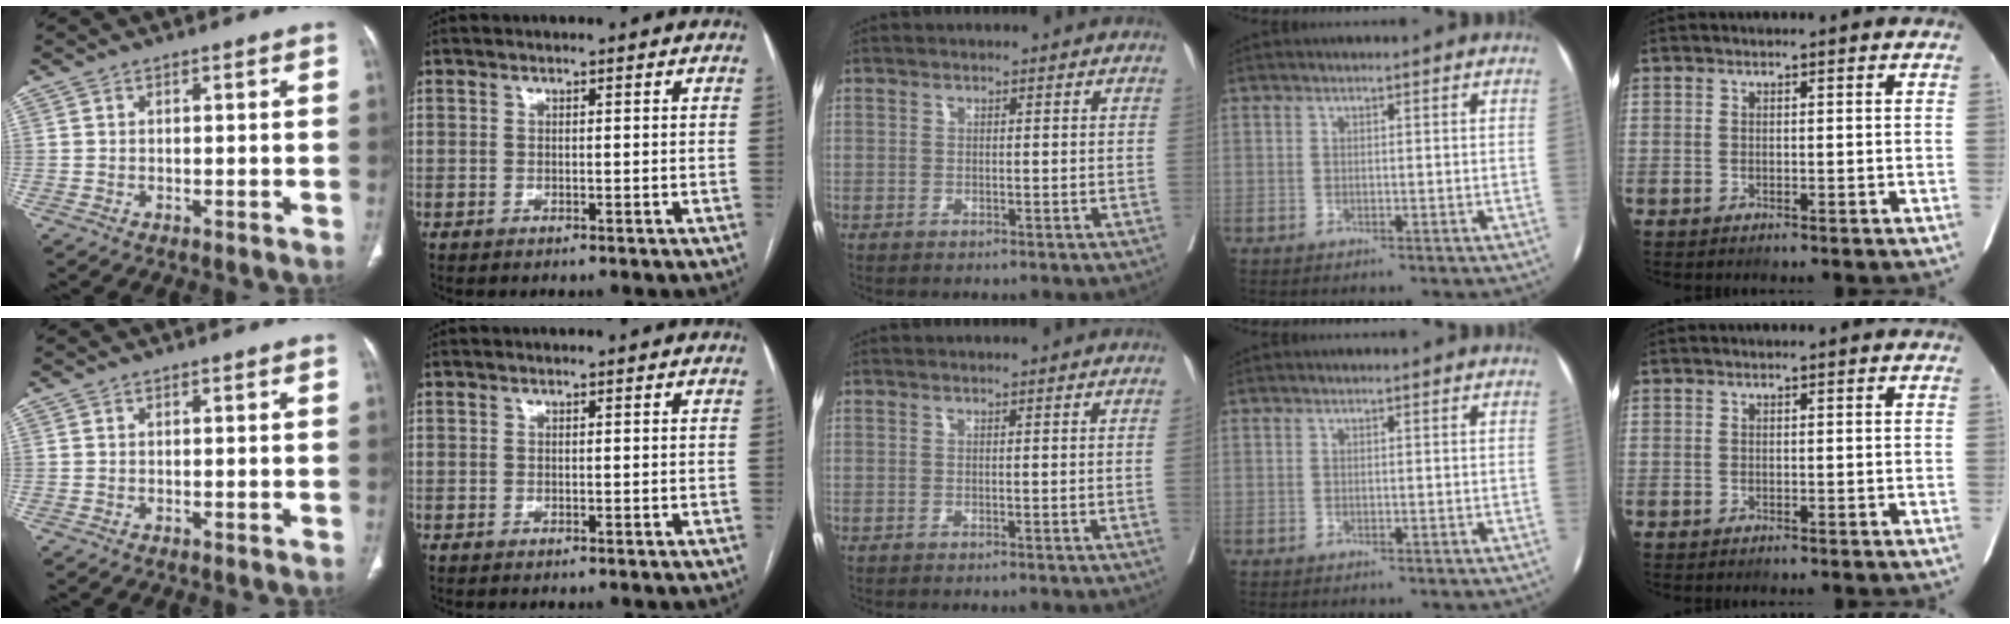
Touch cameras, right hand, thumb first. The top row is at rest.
{"middle": {"total": 1.2, "force": [-0.1, -0.5, 1.1], "torque": [-0.013, 0.002, 0.001]}}